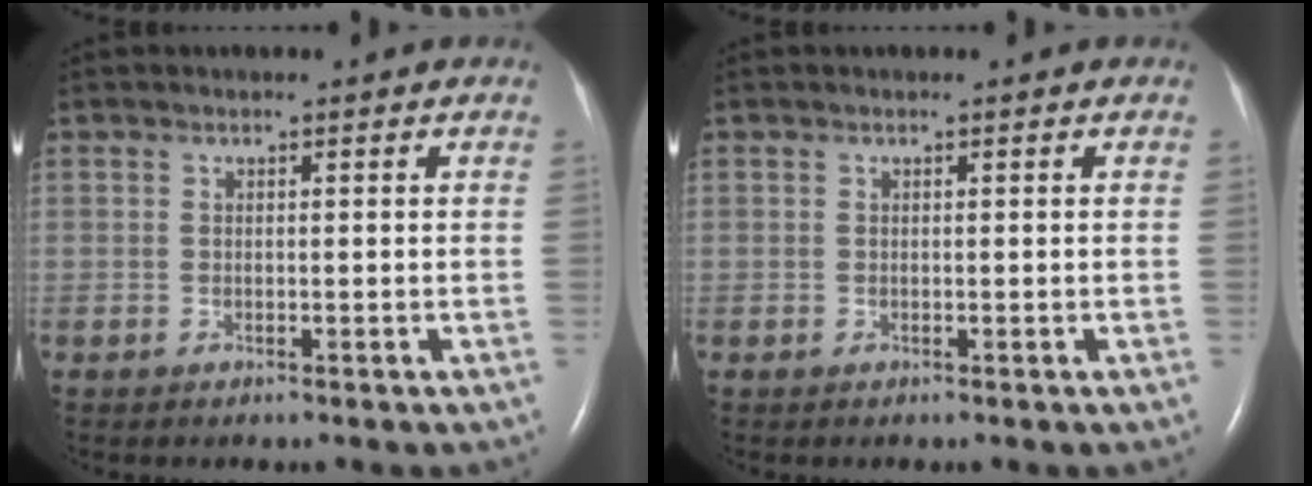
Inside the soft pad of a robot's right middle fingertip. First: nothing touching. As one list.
[{"total": 0.0}]